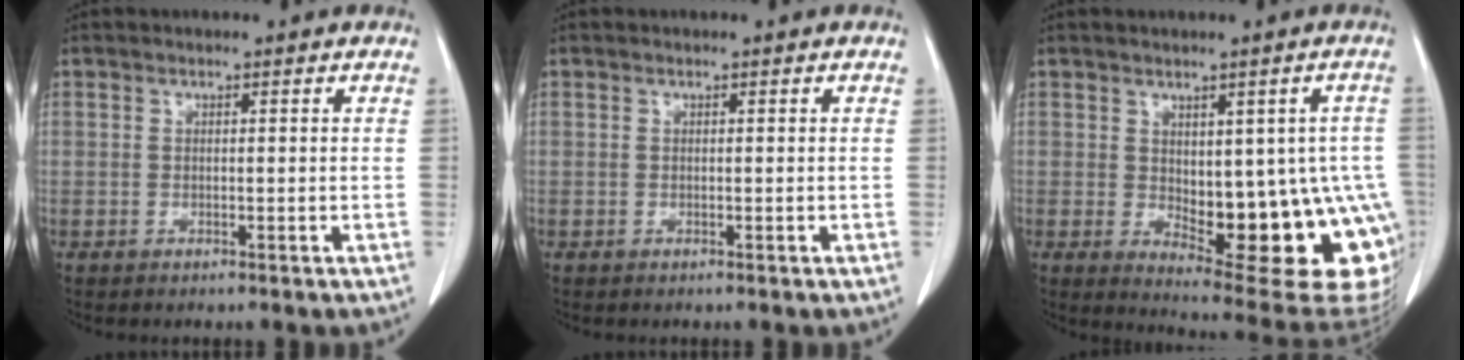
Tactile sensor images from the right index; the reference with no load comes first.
{"total": 0.0}
{"total": 17.8, "force": [-3.2, 6.7, 16.2], "torque": [-0.136, 0.008, -0.016]}